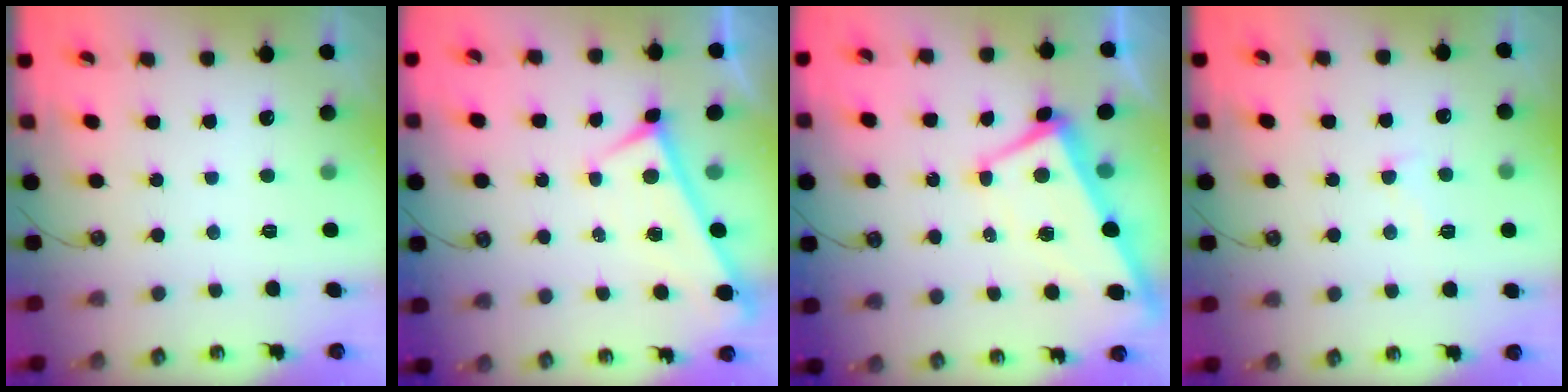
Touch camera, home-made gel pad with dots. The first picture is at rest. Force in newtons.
{"total": 0.0}
{"total": 1.3, "press": 0.9, "slide": 0.9}
{"total": 2.0, "press": 1.9, "slide": 0.6}